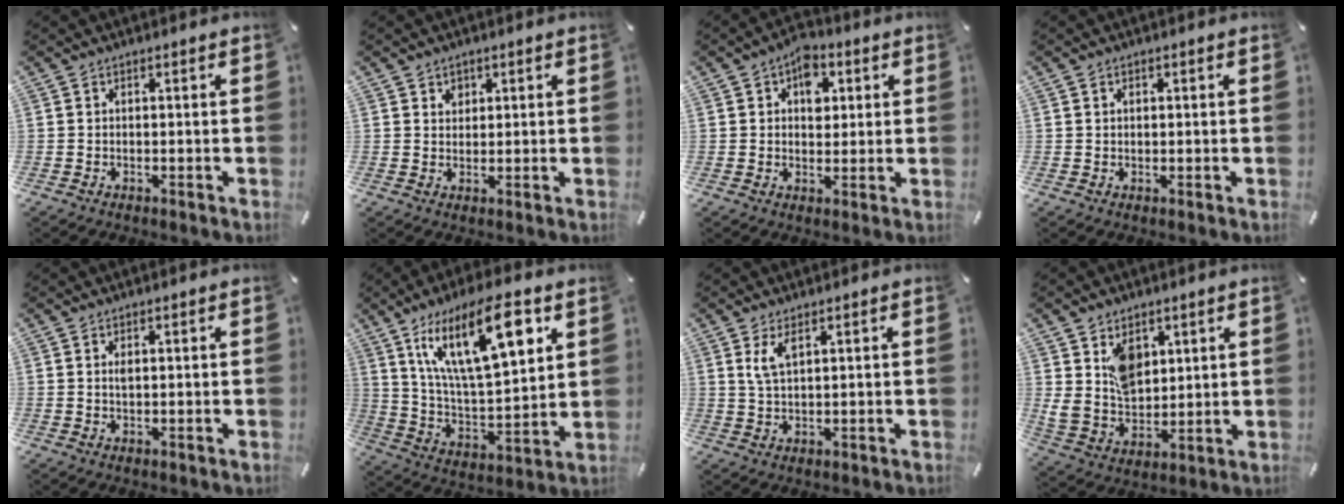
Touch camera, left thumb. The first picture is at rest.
{"total": 2.0, "force": [1.1, 1.7, 0.1], "torque": [0.012, -0.004, 0.016]}
{"total": 6.7, "force": [2.1, 4.9, 4.1], "torque": [-0.040, -0.004, 0.029]}
{"total": 0.8, "force": [0.2, 0.7, 0.1], "torque": [-0.003, 0.006, 0.003]}
{"total": 1.1, "force": [0.4, 0.4, 0.9], "torque": [-0.019, 0.002, 0.005]}
{"total": 22.0, "force": [11.5, 8.4, 16.8], "torque": [-0.311, -0.041, 0.182]}
{"total": 4.1, "force": [2.1, 1.6, 3.2], "torque": [-0.068, 0.004, 0.036]}
{"total": 9.7, "force": [4.7, 7.6, 3.9], "torque": [-0.068, -0.023, 0.091]}